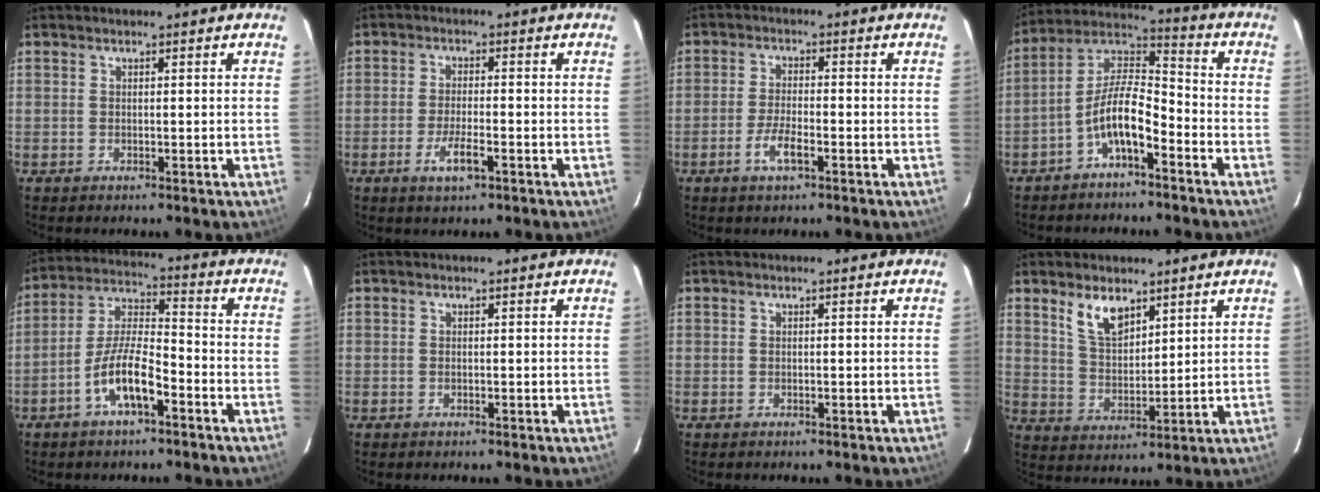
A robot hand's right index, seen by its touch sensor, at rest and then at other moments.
{"total": 4.8, "force": [-2.5, 1.0, 4.0], "torque": [-0.086, -0.007, -0.045]}
{"total": 4.5, "force": [-2.5, 1.0, 3.7], "torque": [-0.083, -0.003, -0.047]}
{"total": 9.6, "force": [-5.1, 3.2, 7.5], "torque": [-0.163, 0.016, -0.095]}
{"total": 9.8, "force": [-5.1, 2.8, 7.9], "torque": [-0.168, 0.007, -0.095]}
{"total": 0.0}
{"total": 0.0}
{"total": 7.3, "force": [4.8, 3.4, 4.3], "torque": [-0.078, 0.004, 0.099]}